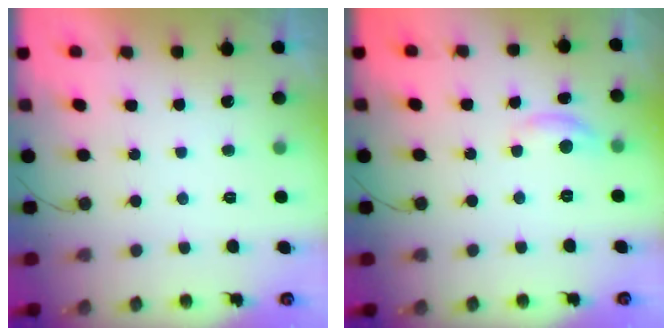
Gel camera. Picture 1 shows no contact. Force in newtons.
{"total": 5.8, "press": 5.8, "slide": 0.3}